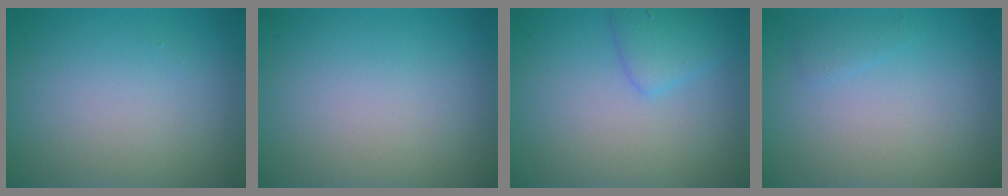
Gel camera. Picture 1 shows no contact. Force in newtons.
{"total": 0.0}
{"total": 2.2, "press": 2.2, "slide": 0.1}
{"total": 0.8, "press": 0.8, "slide": 0.1}